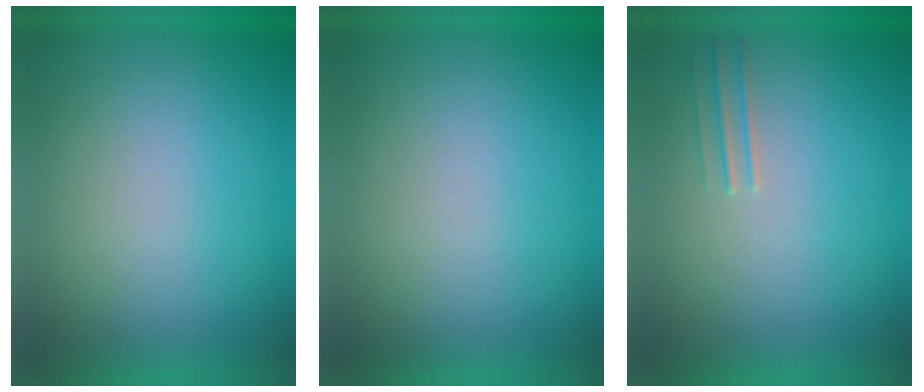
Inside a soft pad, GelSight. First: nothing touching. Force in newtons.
{"total": 1.0}
{"total": 1.4}